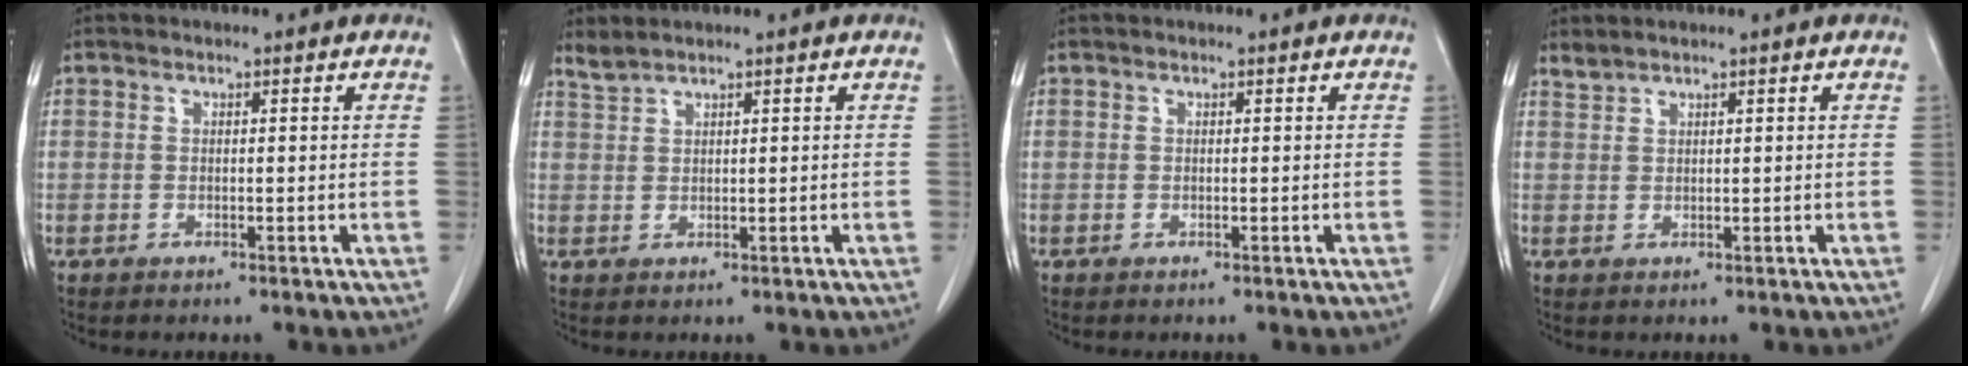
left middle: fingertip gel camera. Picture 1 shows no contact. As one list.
[{"total": 1.6, "force": [1.5, -0.2, 0.4], "torque": [-0.013, 0.011, 0.037]}, {"total": 0.0}, {"total": 1.1, "force": [1.1, -0.1, 0.1], "torque": [-0.006, 0.005, 0.028]}]